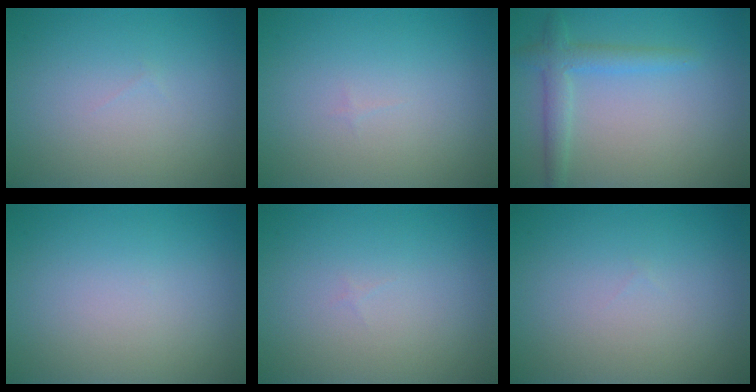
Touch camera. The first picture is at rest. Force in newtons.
{"total": 0.0}
{"total": 2.7, "press": 2.7, "slide": 0.1}
{"total": 0.0}
{"total": 0.0}
{"total": 0.0}